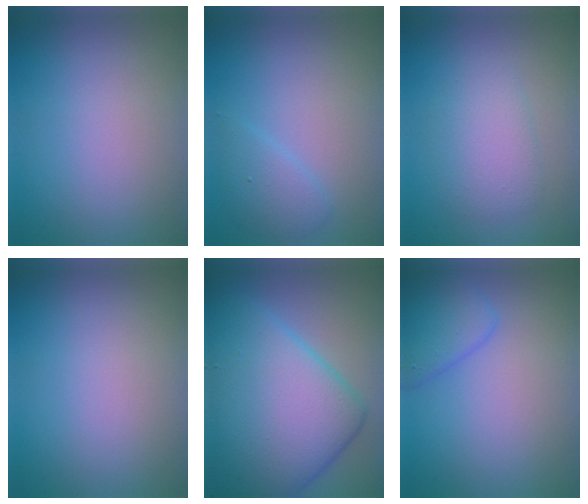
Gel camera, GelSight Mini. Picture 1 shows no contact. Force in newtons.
{"total": 1.9, "press": 1.9, "slide": 0.2}
{"total": 3.0, "press": 3.0, "slide": 0.1}
{"total": 0.0}
{"total": 14.1, "press": 14.1, "slide": 0.2}
{"total": 1.8, "press": 1.8, "slide": 0.1}